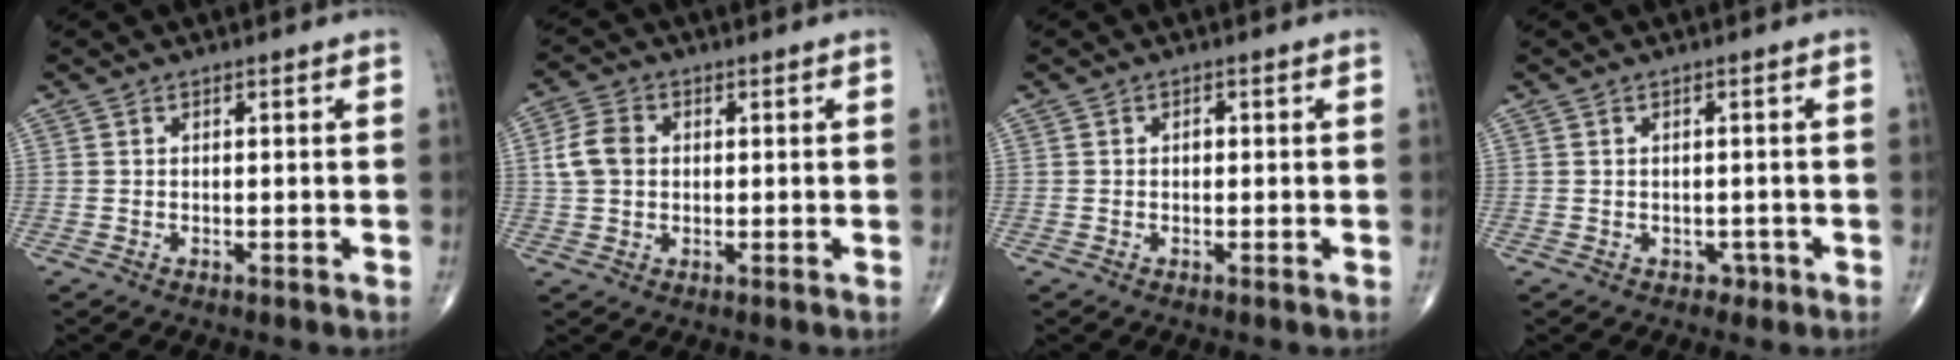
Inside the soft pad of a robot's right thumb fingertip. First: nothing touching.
{"total": 5.9, "force": [0.8, 4.5, 3.7], "torque": [-0.072, 0.009, 0.012]}
{"total": 0.9, "force": [0.0, 0.7, 0.6], "torque": [-0.004, 0.002, -0.003]}
{"total": 1.5, "force": [-0.7, 1.2, 0.5], "torque": [0.002, 0.004, -0.009]}